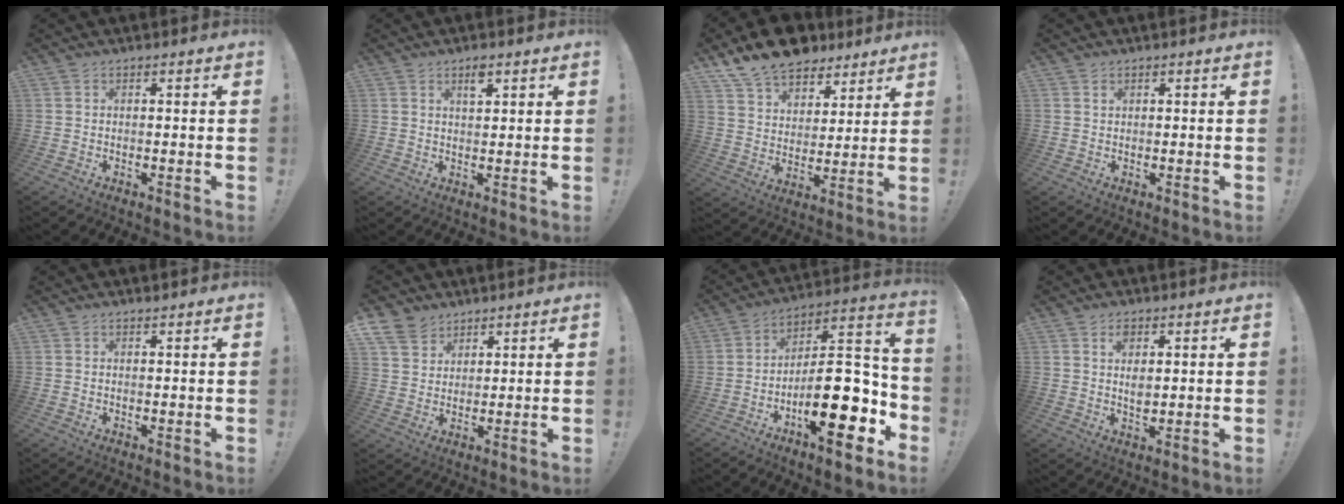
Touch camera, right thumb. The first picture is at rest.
{"total": 3.6, "force": [2.1, 1.4, 2.6], "torque": [-0.033, -0.007, 0.033]}
{"total": 14.3, "force": [11.5, 7.5, 3.8], "torque": [-0.074, -0.087, 0.216]}
{"total": 1.3, "force": [0.6, 1.1, 0.2], "torque": [0.003, -0.003, 0.009]}
{"total": 0.6, "force": [0.6, 0.0, 0.1], "torque": [0.001, -0.002, 0.011]}
{"total": 7.7, "force": [5.5, 5.1, 1.6], "torque": [-0.030, -0.034, 0.110]}
{"total": 21.9, "force": [-7.4, 8.2, 18.9], "torque": [-0.298, 0.042, -0.110]}
{"total": 4.0, "force": [1.9, 2.0, 2.9], "torque": [-0.030, -0.015, 0.028]}